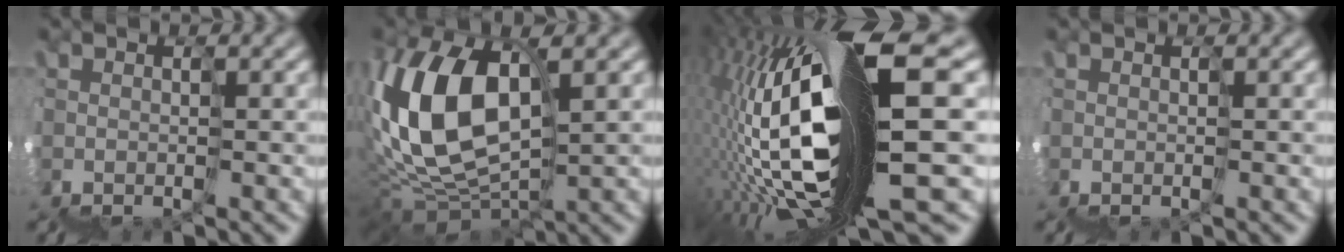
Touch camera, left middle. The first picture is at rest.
{"total": 8.7, "force": [3.9, 4.6, 6.3], "torque": [-0.130, 0.039, 0.058]}
{"total": 15.8, "force": [1.0, 3.1, 15.5], "torque": [-0.265, 0.020, 0.026]}
{"total": 0.0}